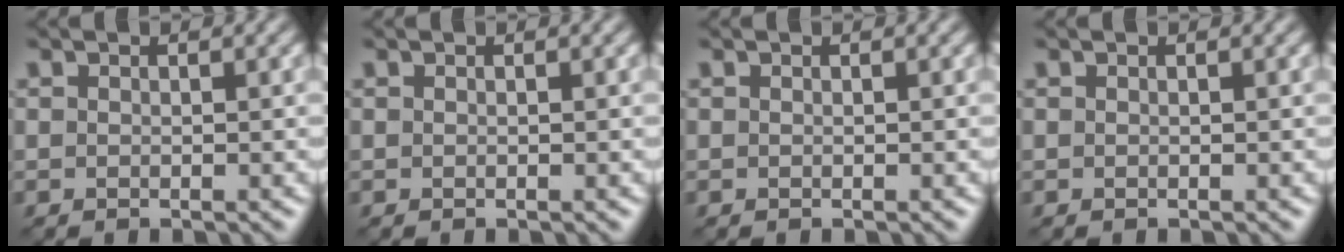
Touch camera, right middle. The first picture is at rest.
{"total": 0.0}
{"total": 0.0}
{"total": 0.0}